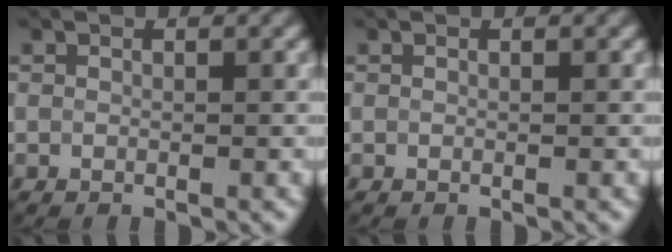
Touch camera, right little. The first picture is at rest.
{"total": 0.0}